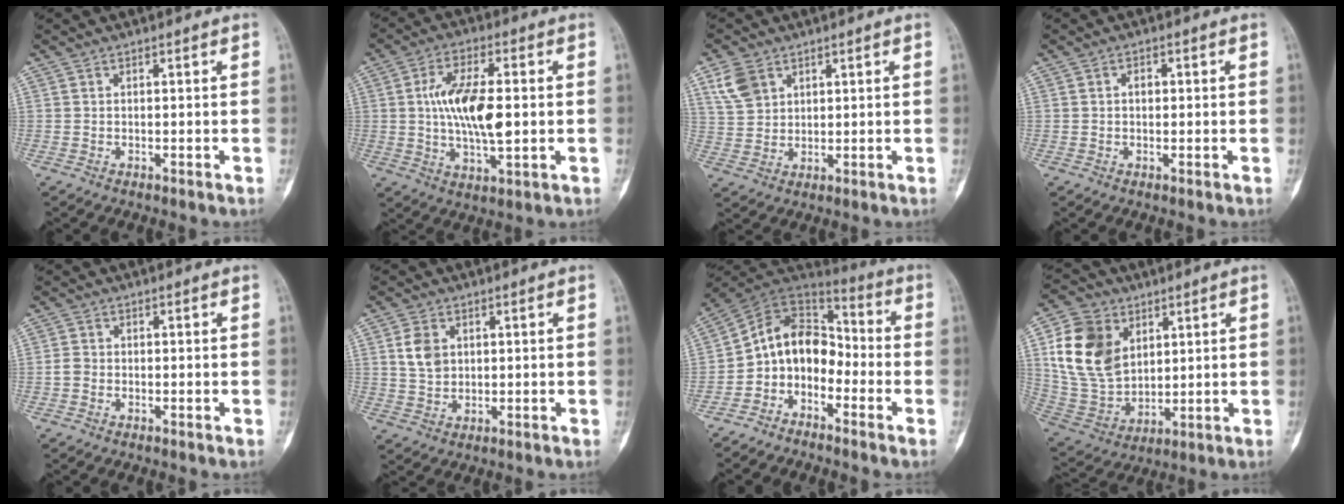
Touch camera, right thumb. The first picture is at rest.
{"total": 12.9, "force": [0.5, 5.7, 11.5], "torque": [-0.207, 0.000, 0.008]}
{"total": 6.4, "force": [3.4, 4.5, 3.0], "torque": [-0.045, -0.009, 0.074]}
{"total": 1.4, "force": [0.0, 0.8, 1.1], "torque": [-0.011, 0.003, -0.003]}
{"total": 1.7, "force": [-0.5, 1.4, 0.9], "torque": [-0.013, 0.005, -0.012]}
{"total": 4.9, "force": [1.2, 3.5, 3.2], "torque": [-0.049, -0.004, 0.025]}
{"total": 11.6, "force": [-3.9, 9.0, 6.3], "torque": [-0.081, 0.085, -0.086]}
{"total": 16.1, "force": [4.9, 11.6, 9.9], "torque": [-0.168, -0.014, 0.105]}